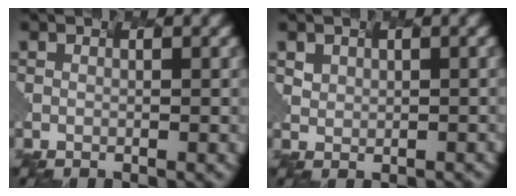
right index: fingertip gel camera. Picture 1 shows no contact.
{"total": 1.3, "force": [0.8, 1.0, -0.1], "torque": [-0.003, -0.002, 0.028]}